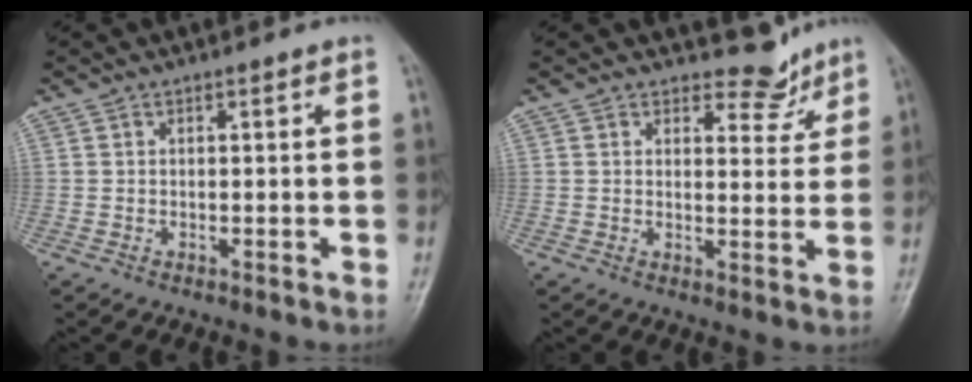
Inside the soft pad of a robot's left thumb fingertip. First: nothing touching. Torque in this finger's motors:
{"motor_torque": [0.02, -0.08, -0.23, -0.26, 0.03]}